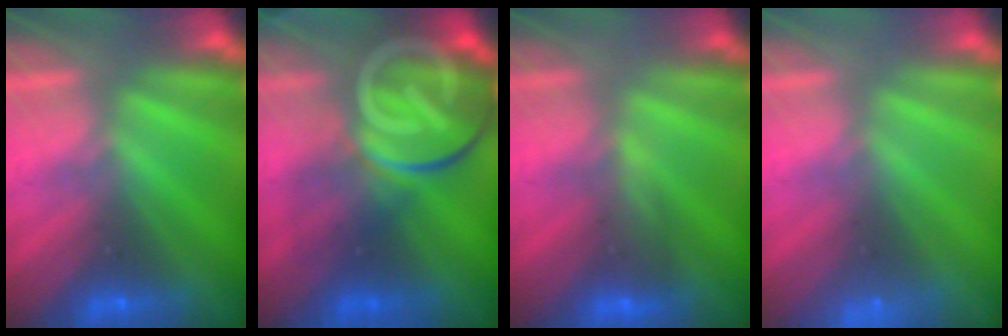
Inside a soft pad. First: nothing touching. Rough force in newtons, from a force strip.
{"total": 13.7}
{"total": 4.7}
{"total": 2.2}